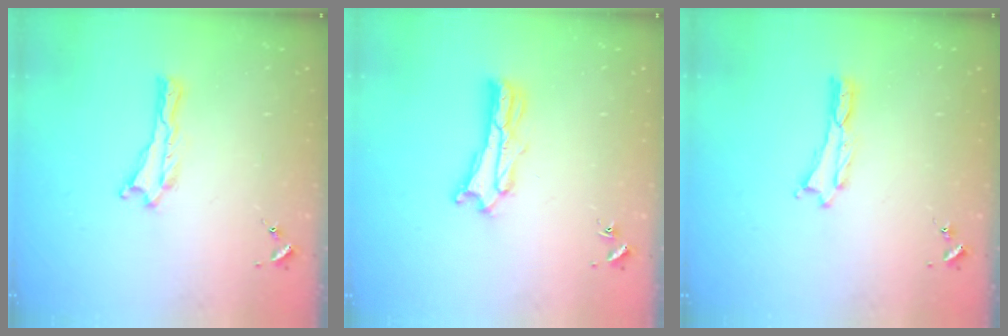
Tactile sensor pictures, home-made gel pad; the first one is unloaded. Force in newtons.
{"total": 4.0, "press": 4.0, "slide": 0.4}
{"total": 0.0}